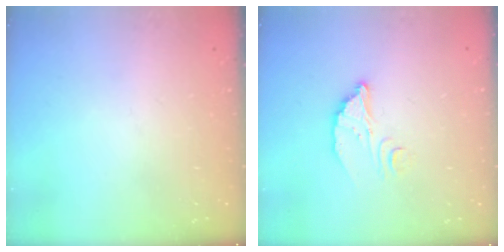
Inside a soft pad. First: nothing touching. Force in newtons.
{"total": 5.1, "press": 5.1, "slide": 0.4}